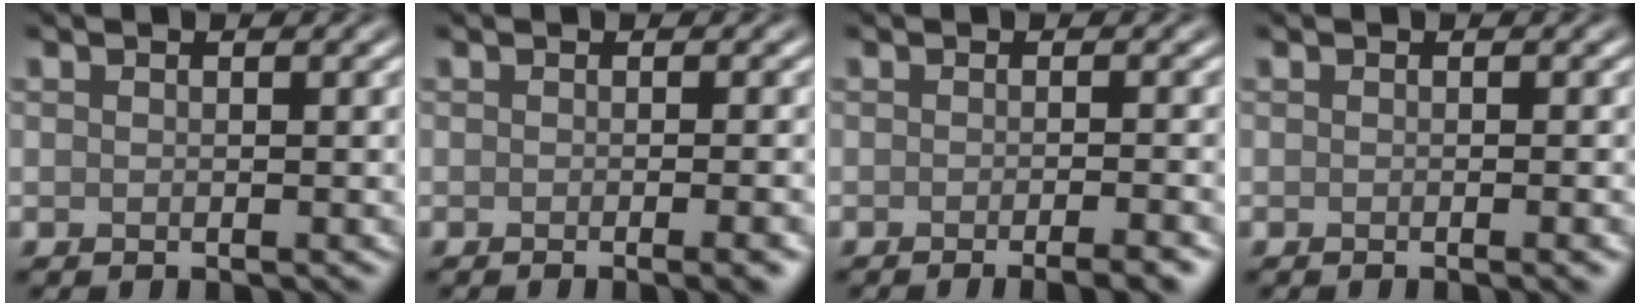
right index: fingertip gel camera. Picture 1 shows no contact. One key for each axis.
{"total": 3.7, "fx": -1.1, "fy": 1.2, "fz": 3.2, "tx": -0.016, "ty": 0.000, "tz": -0.013}
{"total": 4.0, "fx": -2.2, "fy": 1.1, "fz": 3.1, "tx": -0.017, "ty": 0.007, "tz": -0.026}
{"total": 1.8, "fx": -0.5, "fy": 0.5, "fz": 1.7, "tx": -0.011, "ty": -0.002, "tz": -0.007}